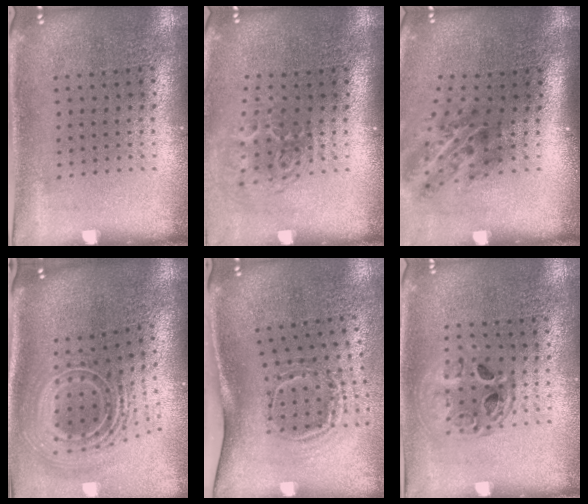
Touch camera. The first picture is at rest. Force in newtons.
{"total": 1.8, "press": 1.2, "slide": 1.4}
{"total": 2.1, "press": 1.3, "slide": 1.7}
{"total": 2.8, "press": 1.9, "slide": 2.1}
{"total": 1.9, "press": 1.2, "slide": 1.5}
{"total": 1.5, "press": 1.3, "slide": 0.7}